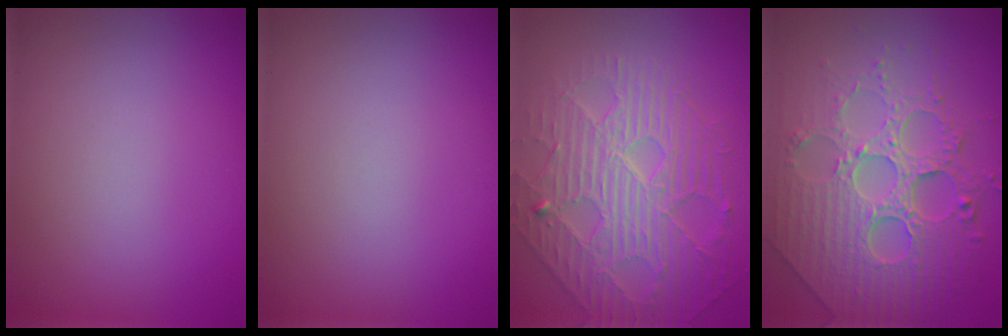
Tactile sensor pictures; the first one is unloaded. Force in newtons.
{"total": 0.0}
{"total": 5.0, "press": 4.8, "slide": 1.5}
{"total": 8.2, "press": 5.9, "slide": 5.6}